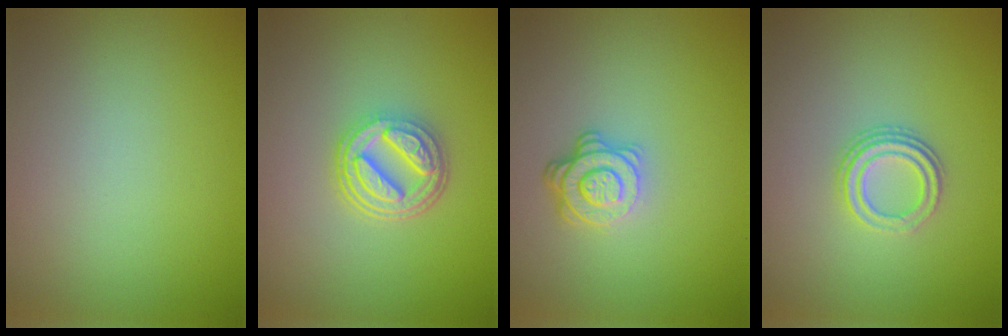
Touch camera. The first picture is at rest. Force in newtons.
{"total": 4.9, "press": 3.7, "slide": 3.3}
{"total": 3.7, "press": 2.7, "slide": 2.5}
{"total": 2.9, "press": 2.2, "slide": 1.9}